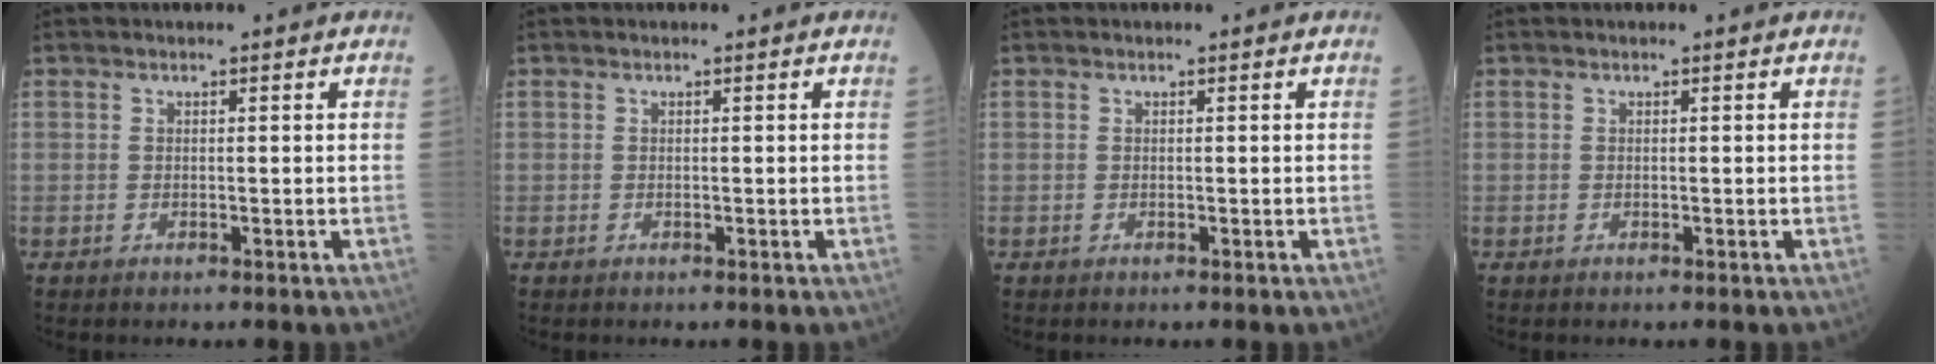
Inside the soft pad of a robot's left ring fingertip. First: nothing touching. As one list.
[{"total": 0.0}, {"total": 0.0}, {"total": 0.0}]